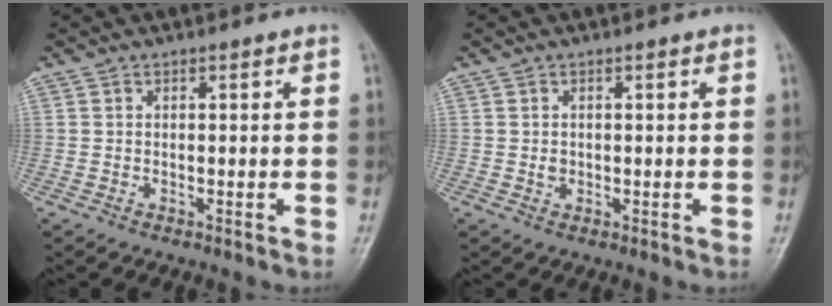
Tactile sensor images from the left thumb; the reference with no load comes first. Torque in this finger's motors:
{"motor_torque": [0.38, 0.48, 0.37, -0.04, 0.00]}